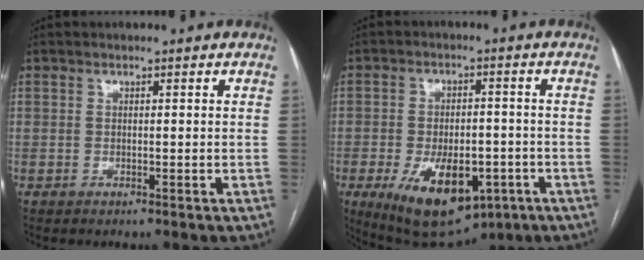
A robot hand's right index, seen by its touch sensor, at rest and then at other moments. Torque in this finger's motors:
{"motor_torque": [0.74, -0.55, 0.97, 0.21]}